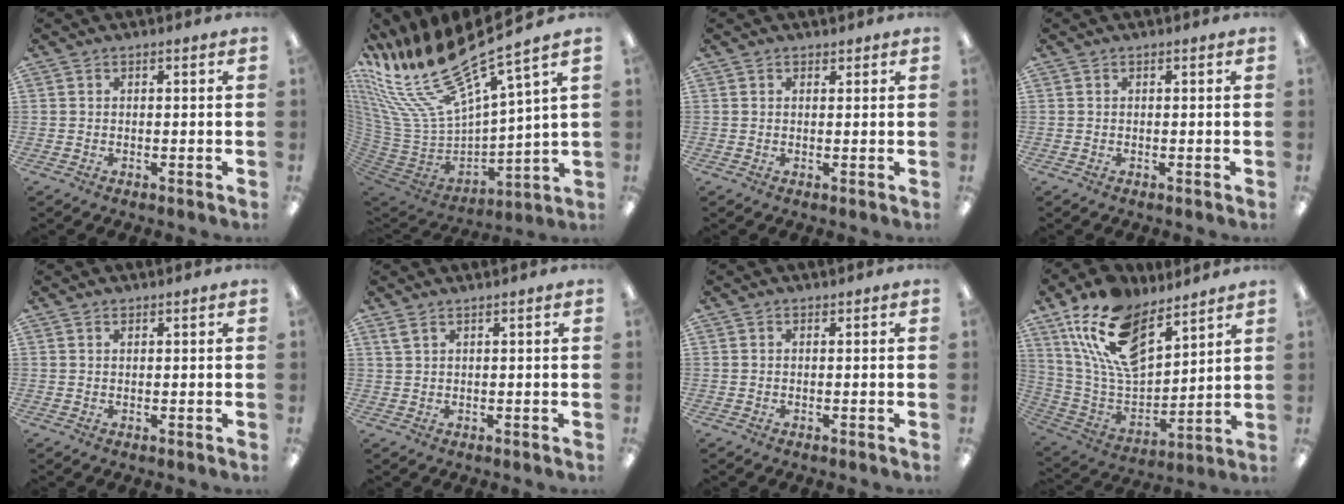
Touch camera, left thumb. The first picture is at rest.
{"total": 25.7, "force": [18.8, 9.2, 15.0], "torque": [-0.286, -0.149, 0.341]}
{"total": 1.0, "force": [0.7, 0.6, 0.1], "torque": [0.006, -0.002, 0.012]}
{"total": 0.0}
{"total": 0.7, "force": [0.6, 0.2, 0.2], "torque": [-0.004, 0.001, 0.012]}
{"total": 1.7, "force": [1.2, 0.3, 1.2], "torque": [-0.027, 0.002, 0.022]}
{"total": 0.0}
{"total": 19.1, "force": [12.0, 9.5, 11.5], "torque": [-0.238, -0.061, 0.219]}